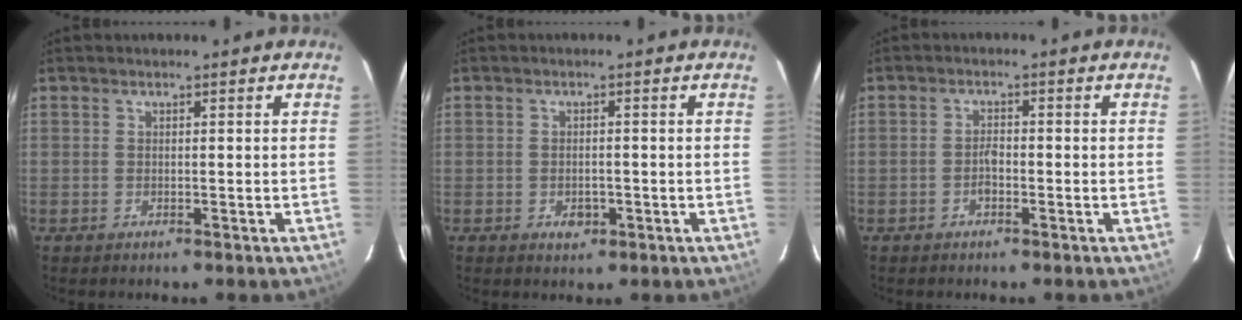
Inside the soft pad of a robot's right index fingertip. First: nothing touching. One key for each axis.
{"total": 2.1, "fx": -0.8, "fy": 1.3, "fz": 1.4, "tx": -0.024, "ty": 0.002, "tz": -0.006}
{"total": 2.2, "fx": -1.0, "fy": 0.8, "fz": 1.8, "tx": -0.031, "ty": 0.005, "tz": -0.020}